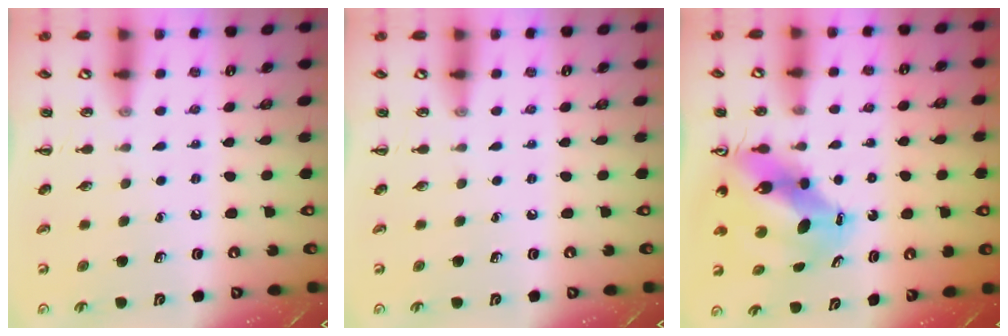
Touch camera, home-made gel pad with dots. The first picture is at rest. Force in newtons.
{"total": 0.0}
{"total": 9.6, "press": 9.2, "slide": 2.8}